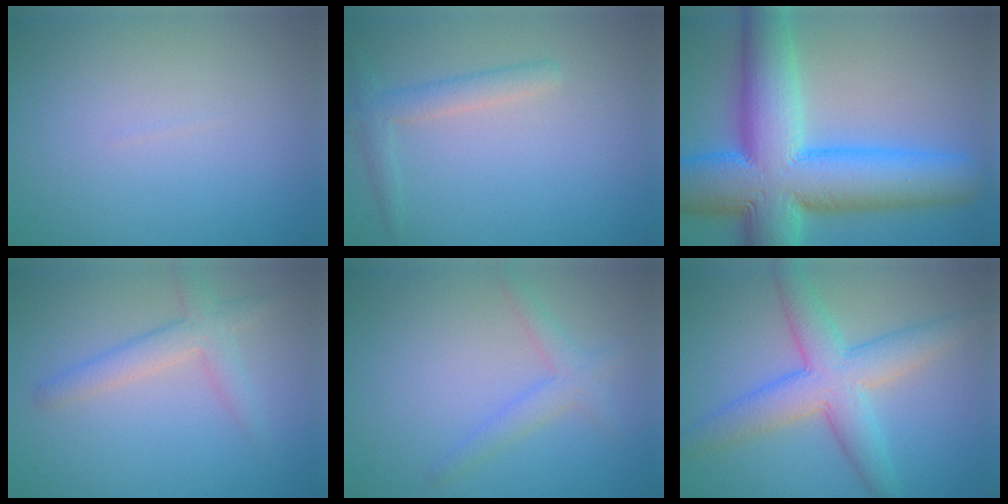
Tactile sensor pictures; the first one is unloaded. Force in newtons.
{"total": 2.1, "press": 2.1, "slide": 0.0}
{"total": 15.3, "press": 15.3, "slide": 0.3}
{"total": 3.0, "press": 3.0, "slide": 0.1}
{"total": 2.2, "press": 2.2, "slide": 0.1}
{"total": 6.4, "press": 6.3, "slide": 0.0}